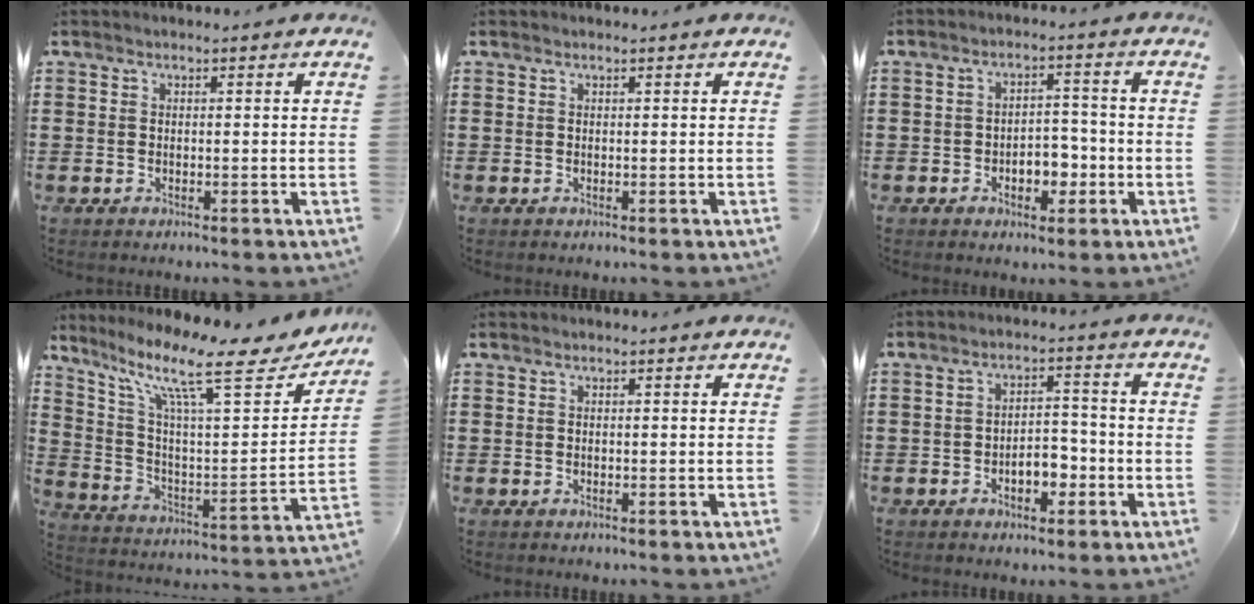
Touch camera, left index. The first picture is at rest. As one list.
[{"total": 0.0}, {"total": 4.5, "force": [-1.7, 2.9, 2.9], "torque": [-0.050, 0.005, -0.036]}, {"total": 14.8, "force": [10.1, 2.8, 10.5], "torque": [-0.214, -0.052, 0.157]}, {"total": 0.0}, {"total": 4.6, "force": [-1.9, 2.5, 3.3], "torque": [-0.052, 0.006, -0.039]}]